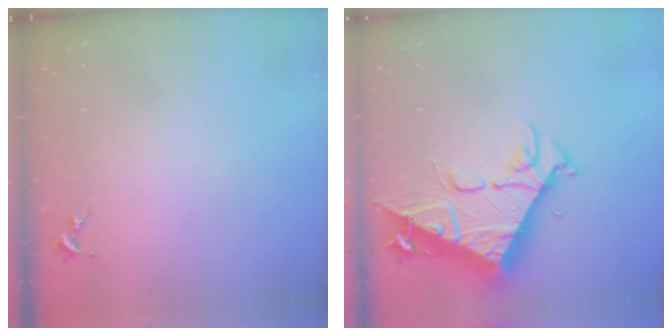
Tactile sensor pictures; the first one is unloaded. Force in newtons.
{"total": 10.1, "press": 10.1, "slide": 0.9}